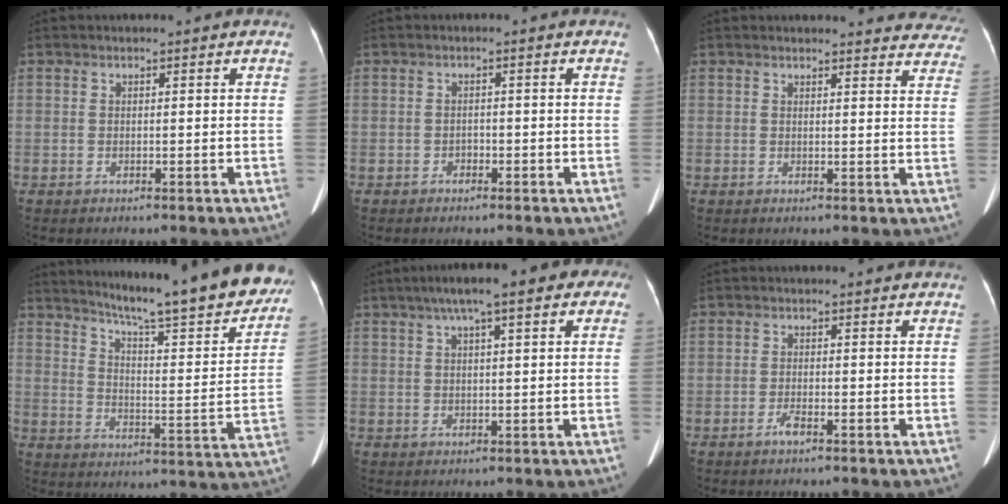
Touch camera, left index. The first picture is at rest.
{"total": 0.9, "force": [-0.7, 0.5, 0.2], "torque": [-0.001, 0.003, -0.014]}
{"total": 16.5, "force": [15.9, 3.6, 2.6], "torque": [0.007, -0.047, 0.147]}
{"total": 24.5, "force": [21.6, 2.0, 11.4], "torque": [-0.166, -0.076, 0.276]}
{"total": 10.9, "force": [6.0, 2.6, 8.8], "torque": [-0.120, 0.047, 0.078]}
{"total": 1.4, "force": [-1.0, 0.1, 0.9], "torque": [-0.022, -0.002, -0.018]}